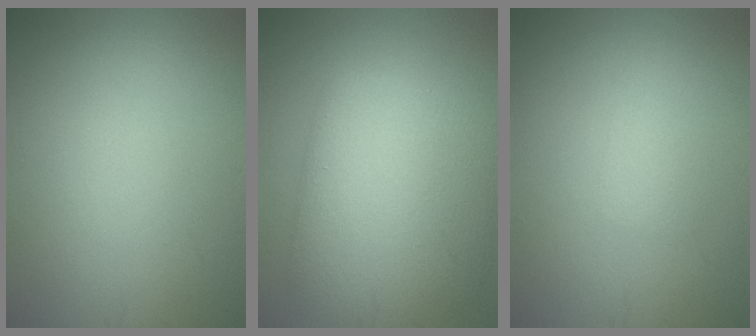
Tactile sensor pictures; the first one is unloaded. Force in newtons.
{"total": 9.3, "press": 9.3, "slide": 0.2}
{"total": 1.4, "press": 1.4, "slide": 0.1}